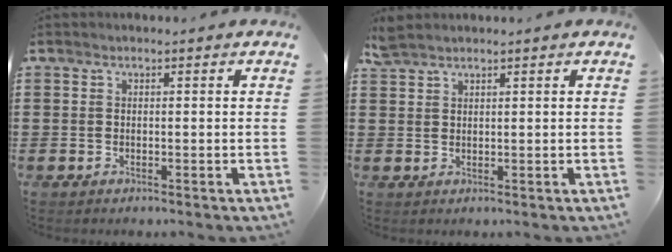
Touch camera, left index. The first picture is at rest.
{"total": 1.9, "force": [1.8, 0.3, 0.5], "torque": [-0.014, 0.000, 0.036]}